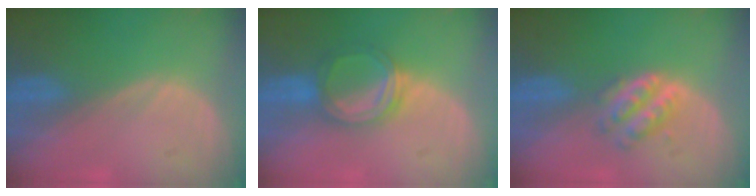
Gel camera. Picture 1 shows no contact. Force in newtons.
{"total": 5.4, "press": 5.3, "slide": 0.8}
{"total": 4.7, "press": 4.4, "slide": 1.7}